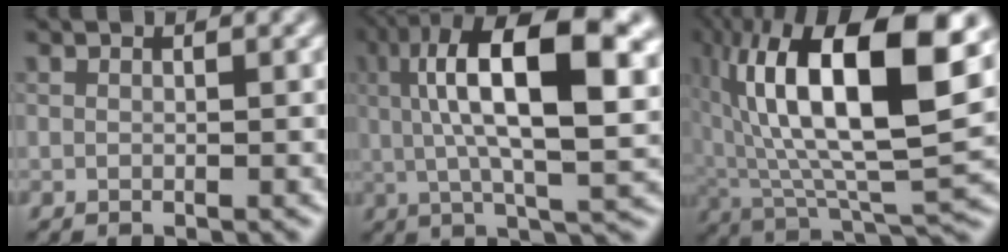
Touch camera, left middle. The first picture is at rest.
{"total": 12.6, "force": [2.2, 3.9, 11.8], "torque": [-0.201, 0.021, 0.039]}
{"total": 15.4, "force": [3.3, 6.0, 13.7], "torque": [-0.251, 0.019, 0.063]}